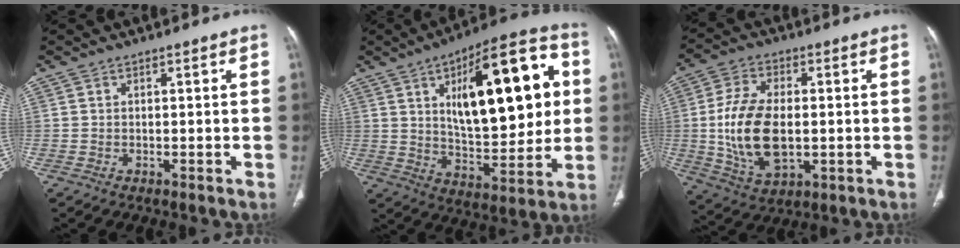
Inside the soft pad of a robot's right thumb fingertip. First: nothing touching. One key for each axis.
{"total": 26.2, "fx": 6.1, "fy": 10.7, "fz": 23.1, "tx": -0.306, "ty": -0.005, "tz": 0.090}
{"total": 15.3, "fx": -0.7, "fy": 8.6, "fz": 12.6, "tx": -0.245, "ty": -0.003, "tz": -0.004}